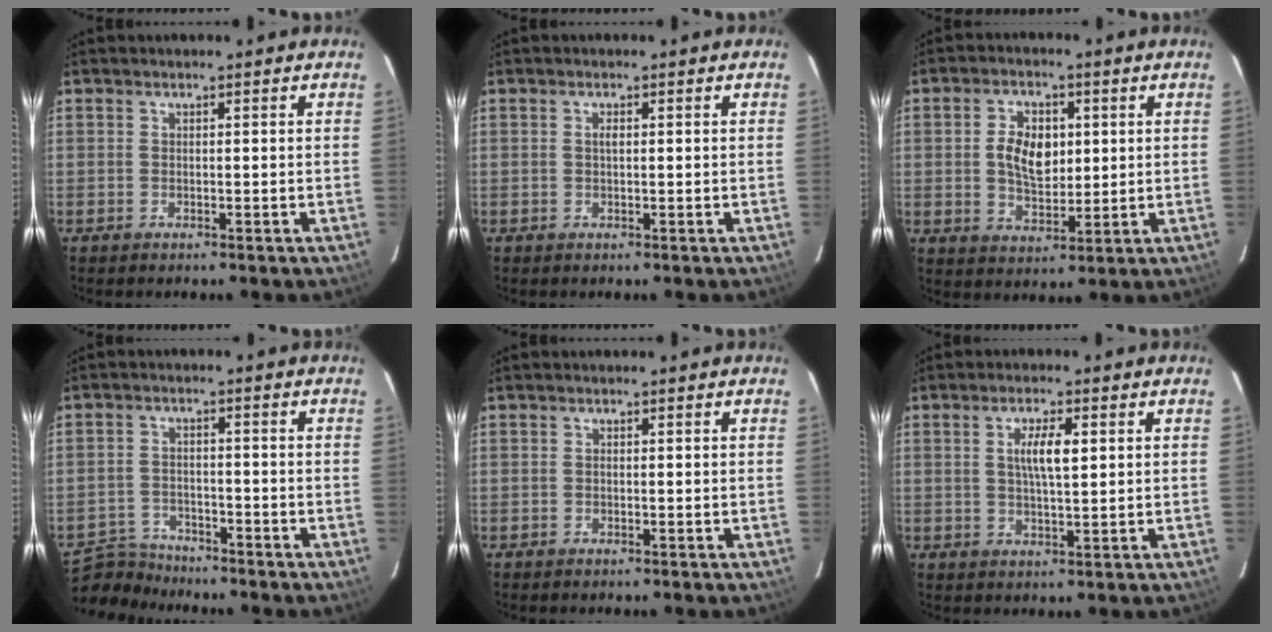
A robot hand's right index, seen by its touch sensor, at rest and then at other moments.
{"total": 0.9, "force": [0.2, 0.4, 0.8], "torque": [-0.014, 0.003, 0.001]}
{"total": 8.1, "force": [1.2, 5.0, 6.3], "torque": [-0.117, 0.009, 0.027]}
{"total": 7.3, "force": [-6.9, 2.2, 0.7], "torque": [-0.034, 0.012, -0.125]}
{"total": 0.0}
{"total": 5.1, "force": [1.3, 1.3, 4.8], "torque": [-0.087, 0.002, 0.022]}